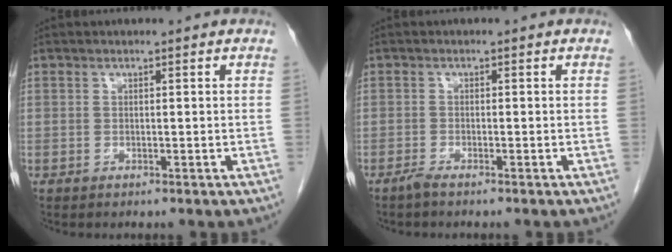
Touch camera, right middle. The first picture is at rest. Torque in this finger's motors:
{"motor_torque": [-0.17, 0.21, -0.03, -0.01]}